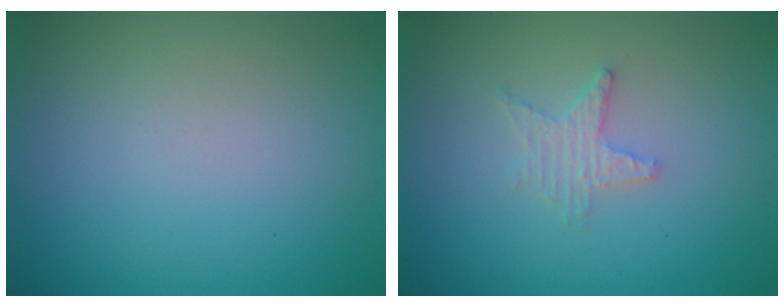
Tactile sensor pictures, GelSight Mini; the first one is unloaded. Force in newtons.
{"total": 1.7, "press": 1.6, "slide": 0.4}